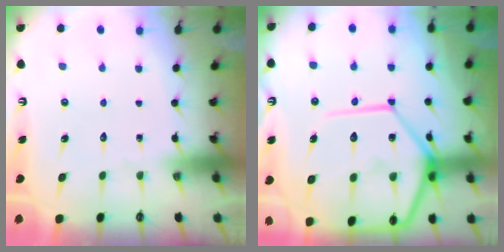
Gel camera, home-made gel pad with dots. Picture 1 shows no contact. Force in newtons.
{"total": 21.9, "press": 21.8, "slide": 2.6}